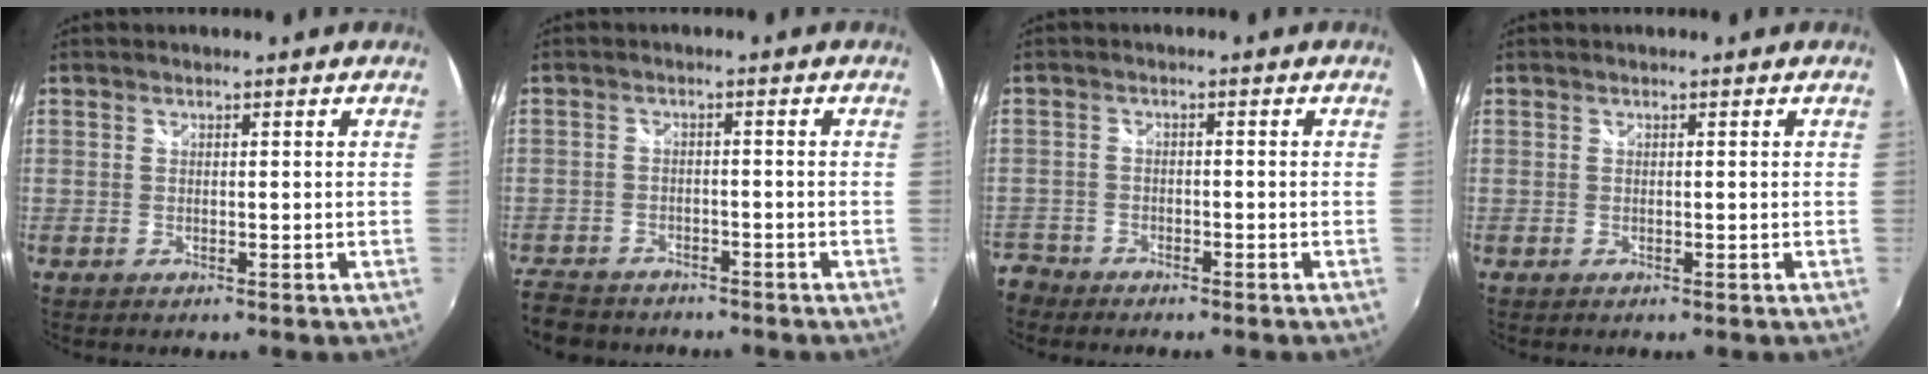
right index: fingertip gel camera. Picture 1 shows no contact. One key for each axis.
{"total": 9.6, "fx": -8.0, "fy": 4.8, "fz": 2.2, "tx": -0.085, "ty": -0.005, "tz": -0.138}
{"total": 5.4, "fx": -4.3, "fy": 3.3, "fz": 0.1, "tx": -0.030, "ty": -0.003, "tz": -0.090}
{"total": 0.0}